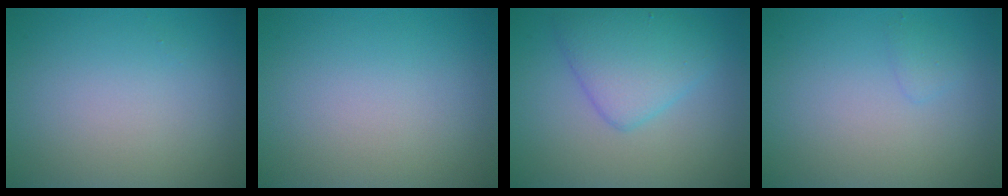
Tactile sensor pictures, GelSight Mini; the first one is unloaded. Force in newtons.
{"total": 0.0}
{"total": 4.4, "press": 4.3, "slide": 0.1}
{"total": 0.8, "press": 0.8, "slide": 0.1}